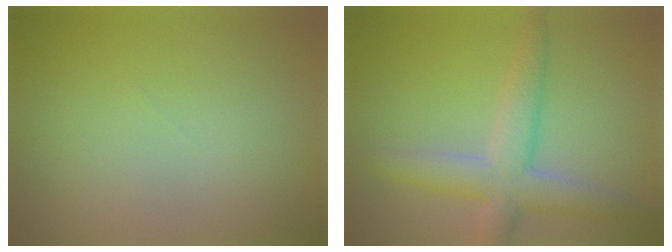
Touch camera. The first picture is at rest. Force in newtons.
{"total": 4.8, "press": 4.8, "slide": 0.1}